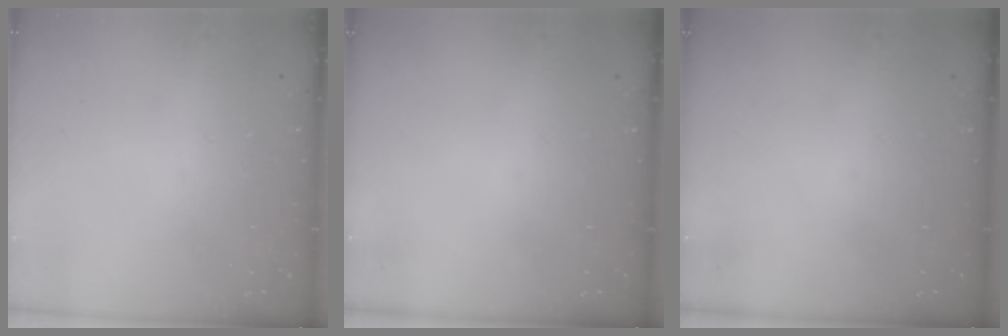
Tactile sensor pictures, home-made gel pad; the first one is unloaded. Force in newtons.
{"total": 0.0}
{"total": 0.0}